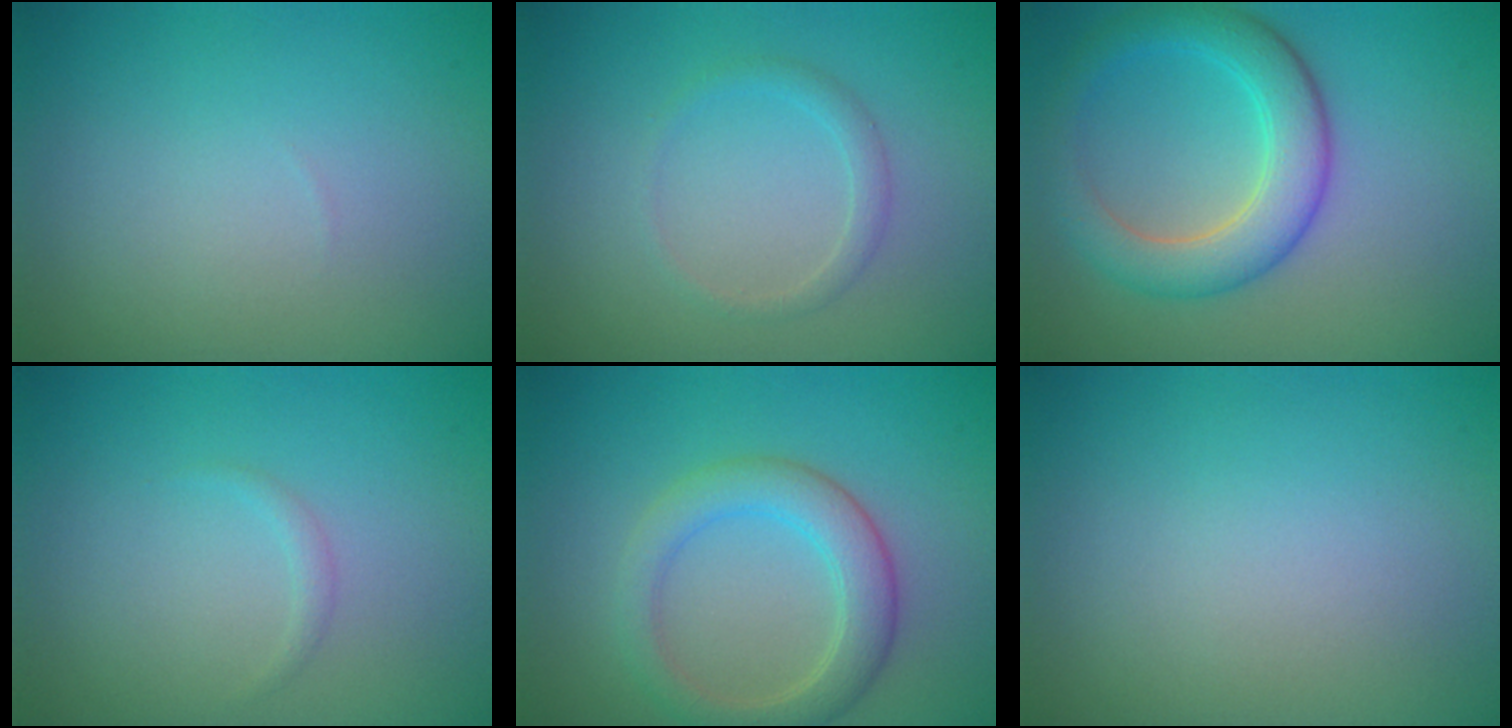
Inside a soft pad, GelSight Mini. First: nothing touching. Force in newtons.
{"total": 1.3, "press": 1.3, "slide": 0.1}
{"total": 5.1, "press": 5.1, "slide": 0.1}
{"total": 0.7, "press": 0.7, "slide": 0.0}
{"total": 3.9, "press": 3.9, "slide": 0.1}
{"total": 0.0}